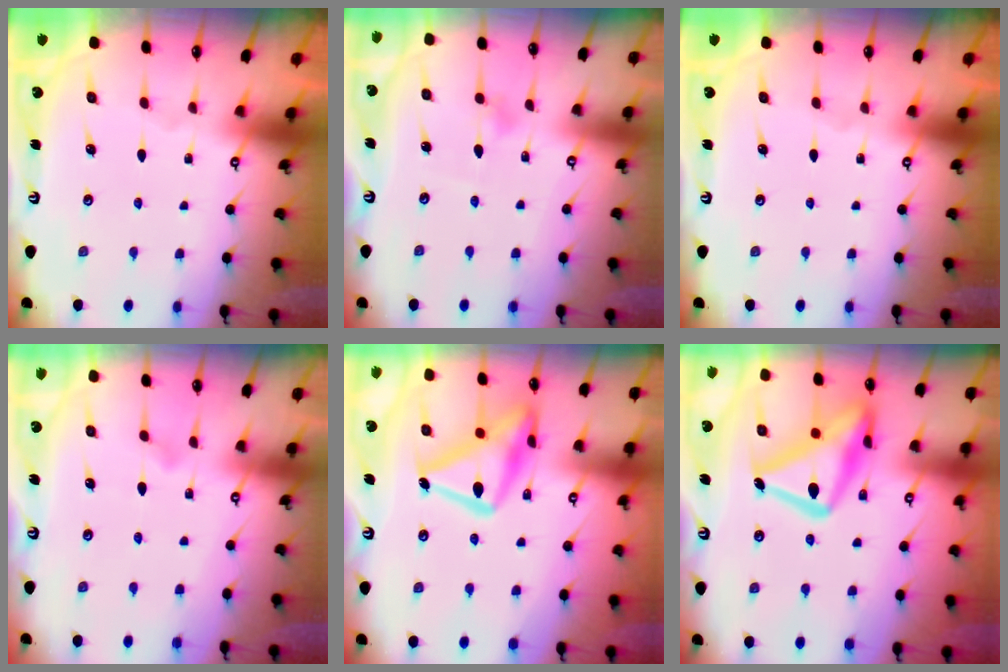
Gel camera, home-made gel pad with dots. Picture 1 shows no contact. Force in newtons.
{"total": 4.7, "press": 4.7, "slide": 0.3}
{"total": 0.0}
{"total": 6.2, "press": 6.2, "slide": 0.3}
{"total": 19.3, "press": 19.3, "slide": 1.1}
{"total": 20.9, "press": 20.8, "slide": 1.7}